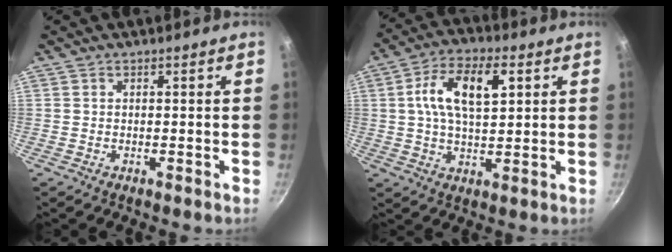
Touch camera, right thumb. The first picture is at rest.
{"total": 12.2, "force": [3.2, 5.9, 10.2], "torque": [-0.184, 0.008, 0.055]}